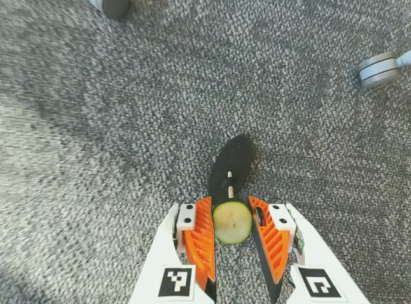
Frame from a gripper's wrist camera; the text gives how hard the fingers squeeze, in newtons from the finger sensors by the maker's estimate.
{"total": 8.6, "left": 8.8, "right": 8.4}